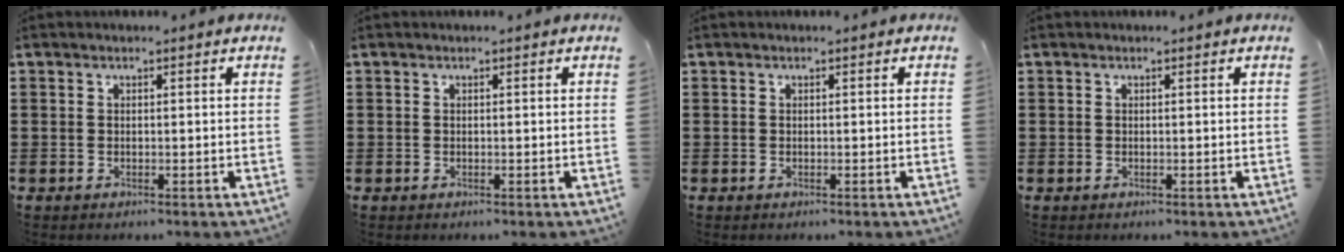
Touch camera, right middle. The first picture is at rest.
{"total": 0.0}
{"total": 0.0}
{"total": 0.0}